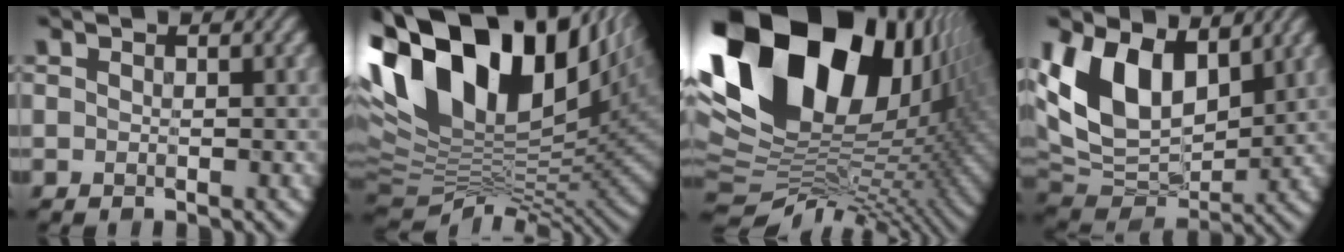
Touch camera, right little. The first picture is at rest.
{"total": 18.5, "force": [5.8, 10.7, 13.9], "torque": [-0.279, 0.016, 0.120]}
{"total": 19.7, "force": [6.0, 12.8, 13.8], "torque": [-0.286, 0.024, 0.110]}
{"total": 10.9, "force": [3.6, 6.9, 7.7], "torque": [-0.177, 0.002, 0.065]}